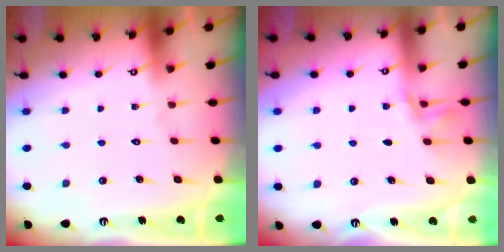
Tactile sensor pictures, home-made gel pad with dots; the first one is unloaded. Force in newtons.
{"total": 2.9, "press": 2.8, "slide": 0.4}